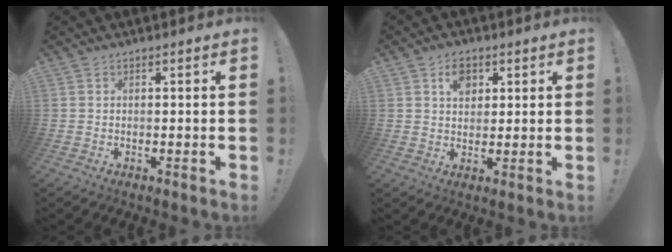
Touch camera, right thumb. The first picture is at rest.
{"total": 5.7, "force": [2.3, 4.5, 2.8], "torque": [-0.034, -0.003, 0.039]}